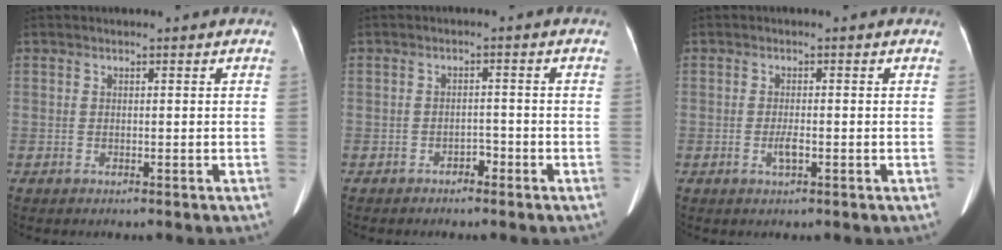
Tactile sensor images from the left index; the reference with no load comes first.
{"total": 1.8, "force": [-1.4, 0.8, 0.8], "torque": [-0.010, 0.003, -0.021]}
{"total": 1.8, "force": [-0.6, 0.3, 1.6], "torque": [-0.031, -0.002, -0.011]}